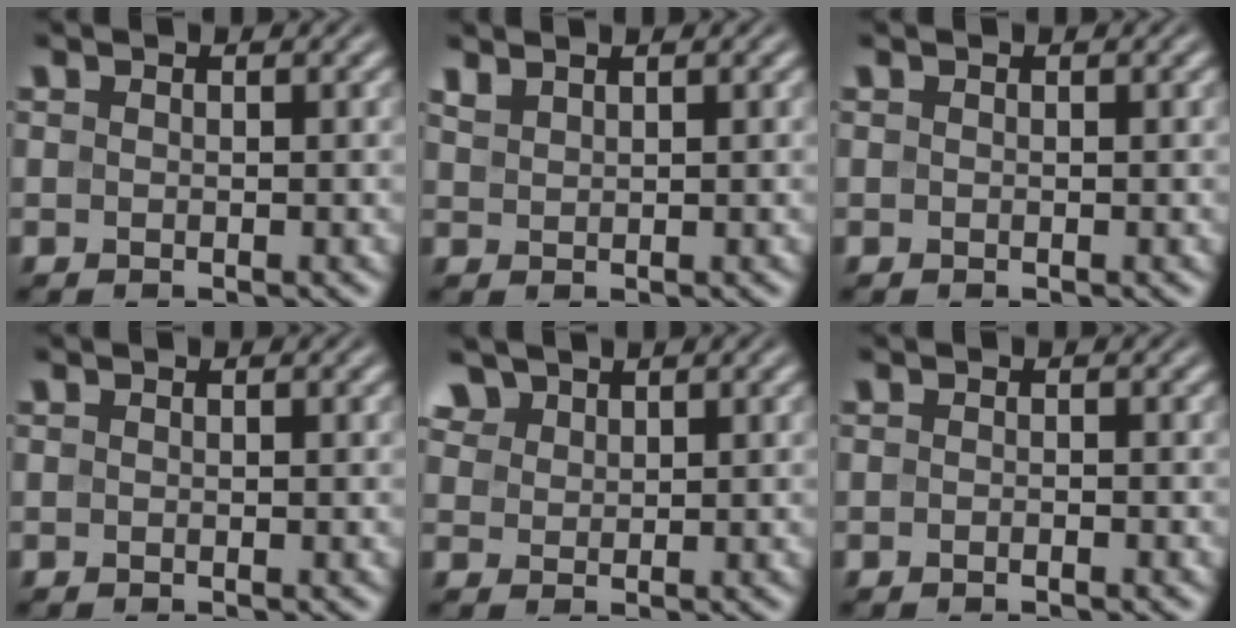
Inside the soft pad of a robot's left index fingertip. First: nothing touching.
{"total": 1.3, "force": [1.3, 0.2, 0.4], "torque": [-0.013, 0.006, 0.027]}
{"total": 0.0}
{"total": 0.0}
{"total": 2.7, "force": [2.0, 1.6, 0.7], "torque": [-0.027, -0.003, 0.050]}
{"total": 0.7, "force": [-0.4, 0.1, 0.6], "torque": [-0.010, 0.000, -0.007]}